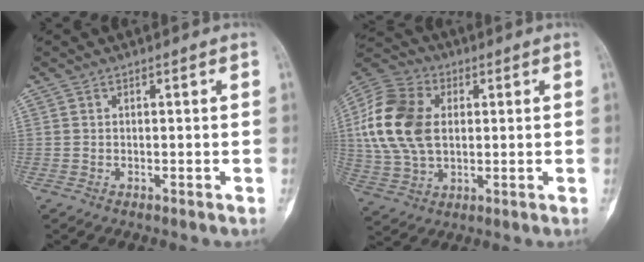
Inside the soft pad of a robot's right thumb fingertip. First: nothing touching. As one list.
[{"total": 16.7, "force": [2.2, 11.3, 12.1], "torque": [-0.237, 0.009, 0.040]}]